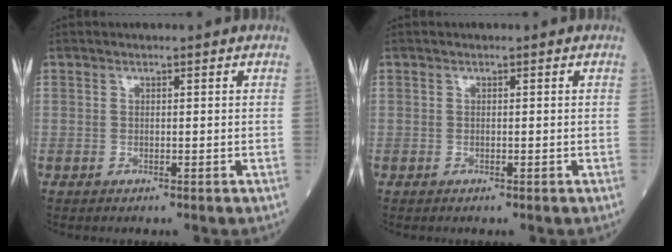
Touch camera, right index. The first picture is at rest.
{"total": 0.0}